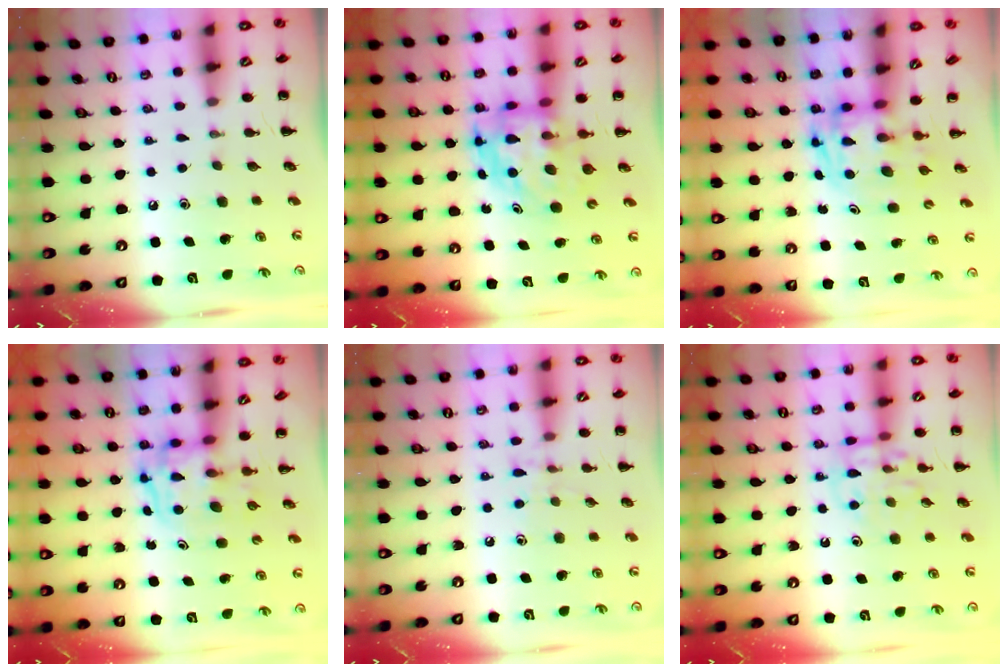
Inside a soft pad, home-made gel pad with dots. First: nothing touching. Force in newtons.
{"total": 5.9, "press": 5.7, "slide": 1.6}
{"total": 2.7, "press": 2.6, "slide": 0.5}
{"total": 3.4, "press": 3.4, "slide": 0.6}
{"total": 7.4, "press": 7.2, "slide": 1.5}
{"total": 11.2, "press": 11.1, "slide": 1.2}